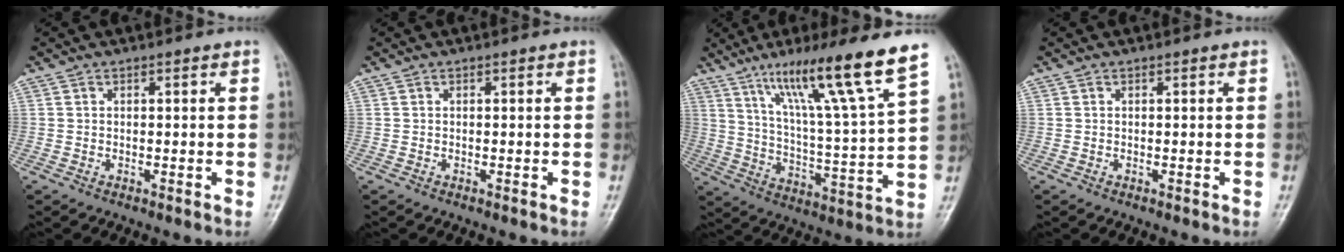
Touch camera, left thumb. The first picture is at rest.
{"total": 0.0}
{"total": 18.0, "force": [11.6, 0.3, 13.7], "torque": [-0.212, -0.058, 0.190]}
{"total": 0.0}